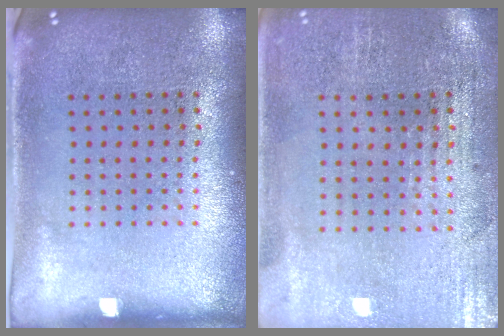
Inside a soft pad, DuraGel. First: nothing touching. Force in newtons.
{"total": 0.6, "press": 0.5, "slide": 0.4}